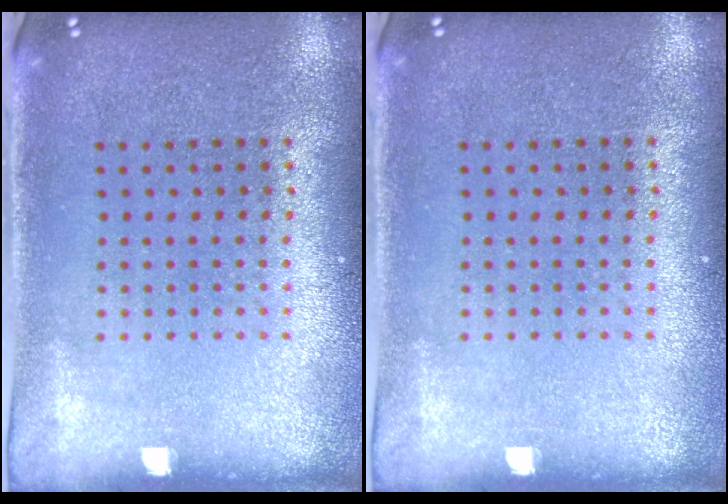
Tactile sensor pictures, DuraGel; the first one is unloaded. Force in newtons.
{"total": 0.0}